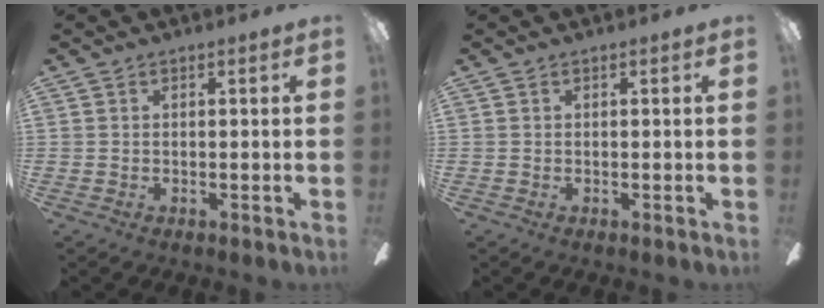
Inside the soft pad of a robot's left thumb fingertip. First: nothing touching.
{"total": 0.0}